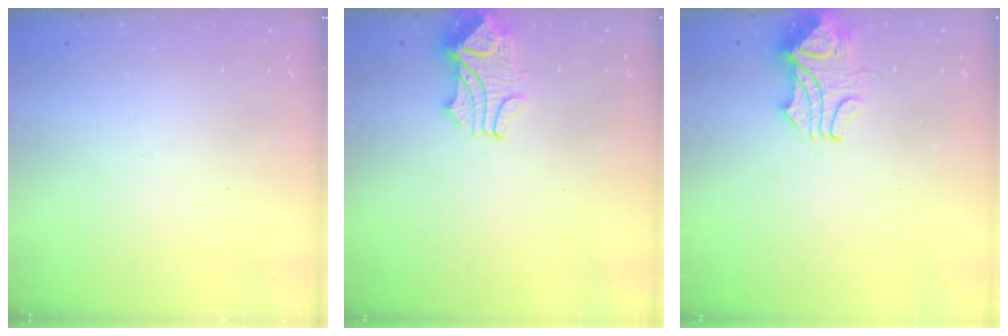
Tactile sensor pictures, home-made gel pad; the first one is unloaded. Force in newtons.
{"total": 2.3, "press": 2.3, "slide": 0.5}
{"total": 2.3, "press": 2.1, "slide": 0.8}